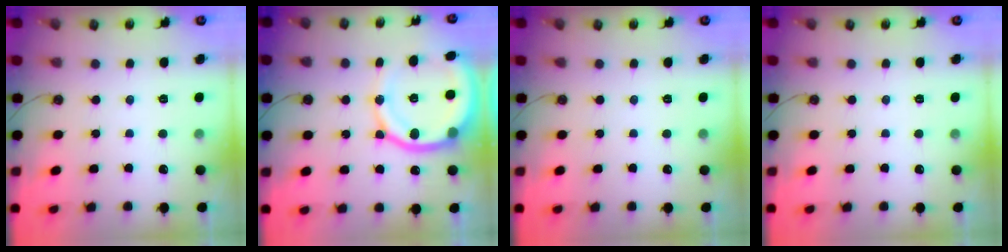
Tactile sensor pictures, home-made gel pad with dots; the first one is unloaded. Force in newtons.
{"total": 17.5, "press": 17.4, "slide": 2.1}
{"total": 0.0}
{"total": 0.0}